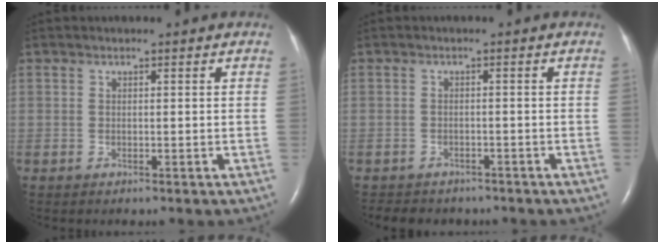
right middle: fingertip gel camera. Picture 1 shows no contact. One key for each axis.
{"total": 6.1, "fx": -5.2, "fy": 2.7, "fz": 1.6, "tx": -0.027, "ty": 0.000, "tz": -0.065}